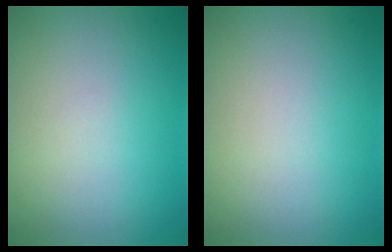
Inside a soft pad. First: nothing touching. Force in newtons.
{"total": 0.0}